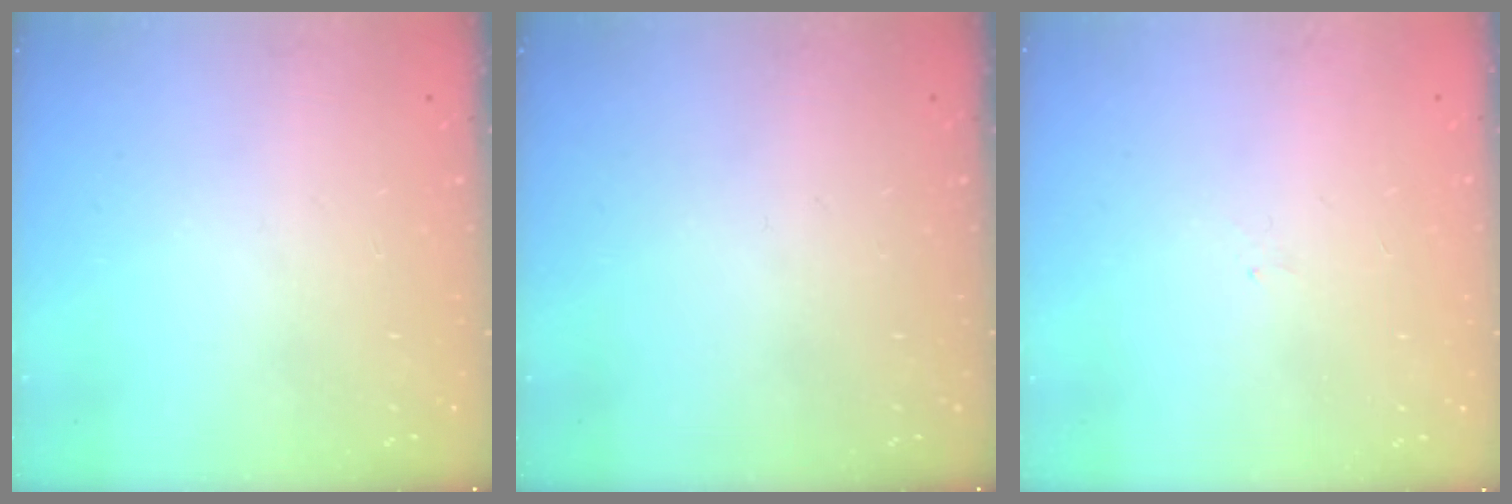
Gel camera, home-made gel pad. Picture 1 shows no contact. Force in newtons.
{"total": 0.0}
{"total": 1.3, "press": 1.2, "slide": 0.5}